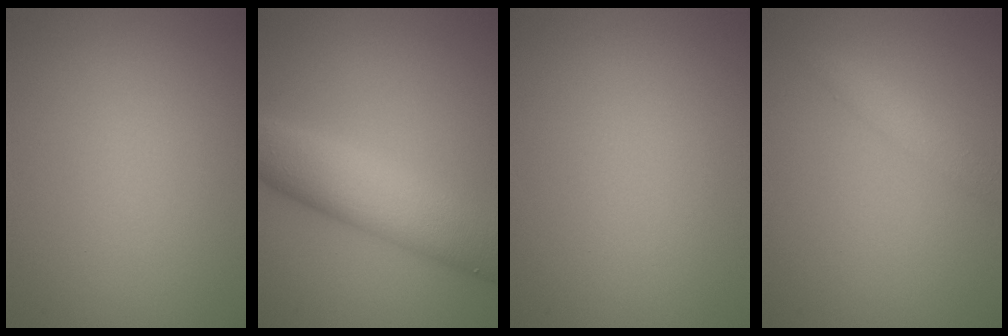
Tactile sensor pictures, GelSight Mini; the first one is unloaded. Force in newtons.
{"total": 7.5, "press": 7.5, "slide": 0.4}
{"total": 0.0}
{"total": 1.9, "press": 1.9, "slide": 0.1}